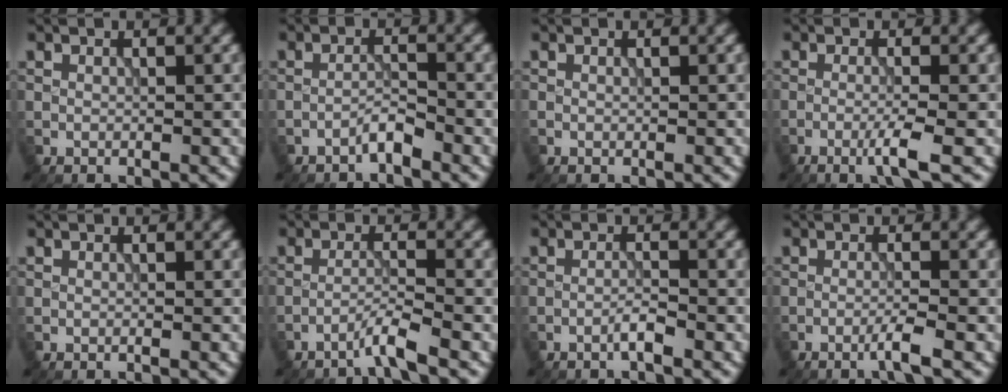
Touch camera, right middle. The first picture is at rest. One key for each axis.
{"total": 1.7, "fx": -1.4, "fy": 0.1, "fz": 0.9, "tx": -0.015, "ty": 0.008, "tz": -0.030}
{"total": 0.0}
{"total": 2.6, "fx": -1.1, "fy": 0.1, "fz": 2.3, "tx": -0.039, "ty": 0.002, "tz": -0.030}
{"total": 0.0}
{"total": 2.3, "fx": -1.8, "fy": -0.2, "fz": 1.5, "tx": -0.019, "ty": 0.010, "tz": -0.046}
{"total": 1.4, "fx": -0.9, "fy": 0.0, "fz": 1.1, "tx": -0.019, "ty": 0.006, "tz": -0.021}
{"total": 1.9, "fx": -1.0, "fy": 0.0, "fz": 1.6, "tx": -0.022, "ty": 0.006, "tz": -0.029}